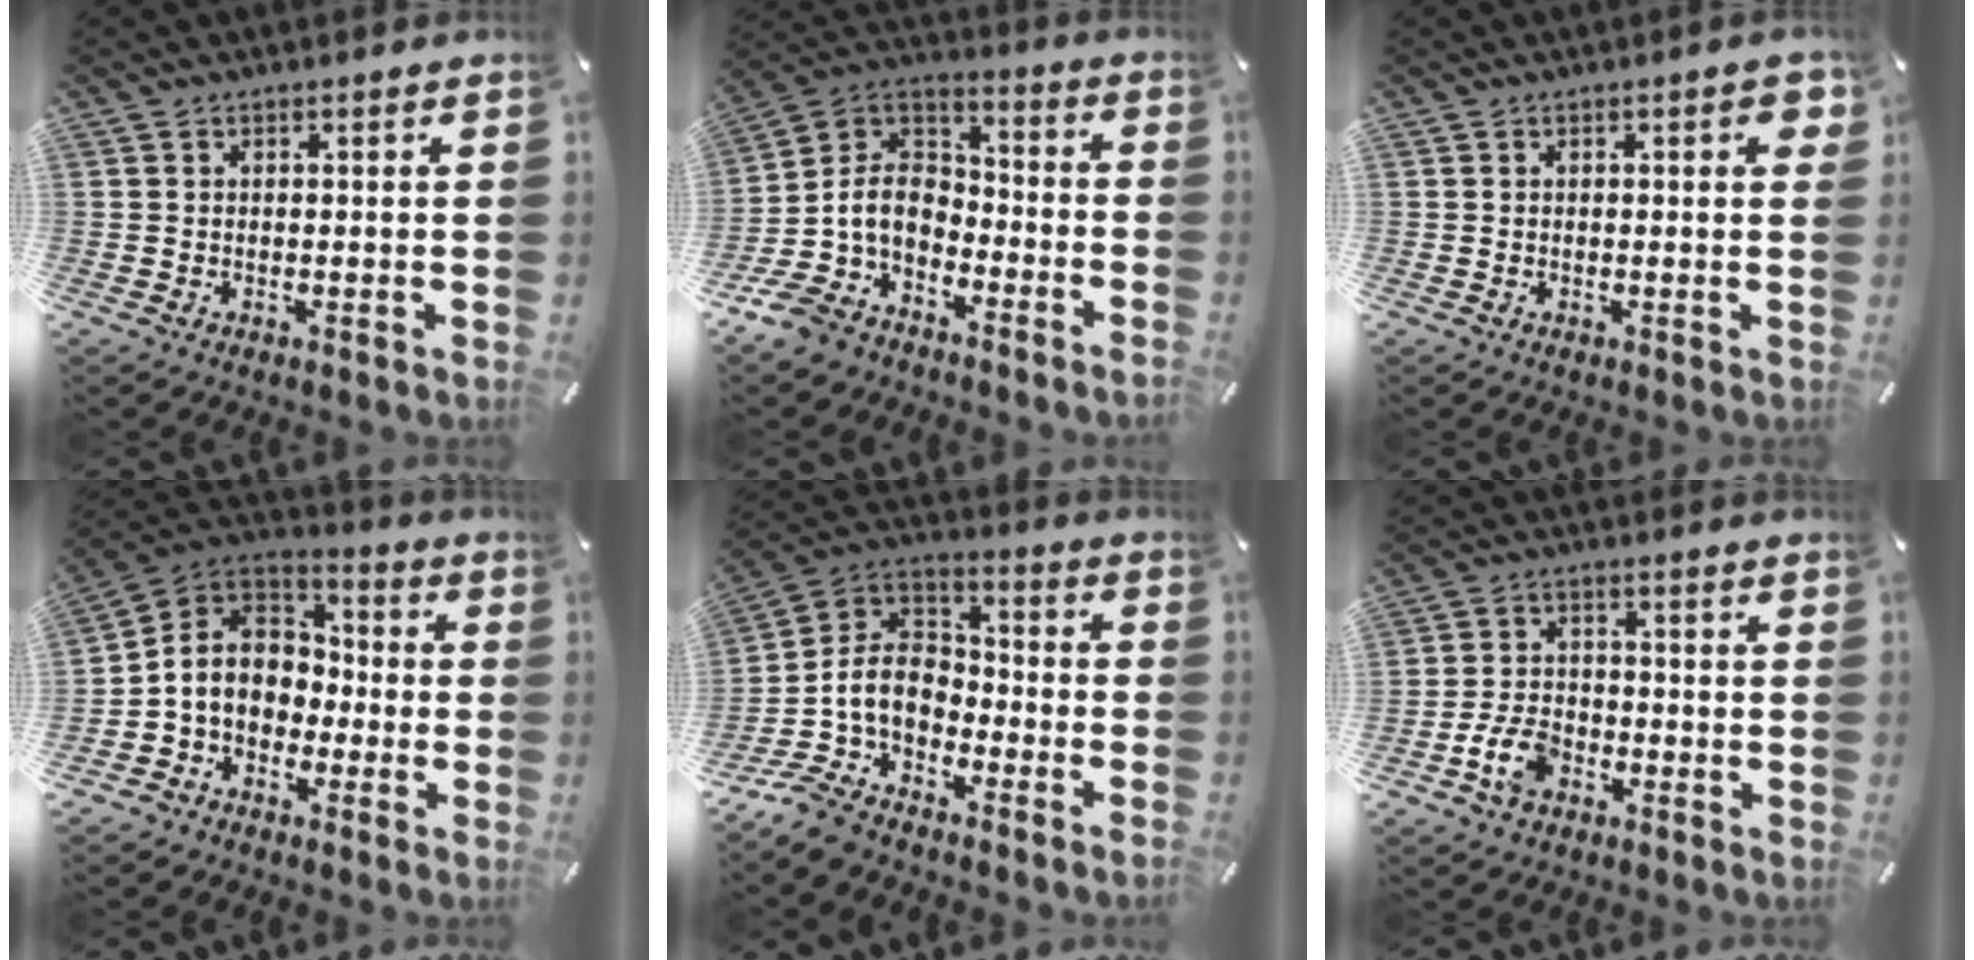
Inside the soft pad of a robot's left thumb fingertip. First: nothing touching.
{"total": 10.3, "force": [-5.2, 6.9, 5.5], "torque": [-0.144, 0.006, -0.105]}
{"total": 2.7, "force": [0.3, 1.0, 2.4], "torque": [-0.031, 0.001, 0.000]}
{"total": 9.0, "force": [-2.4, 8.1, 3.2], "torque": [-0.097, 0.012, -0.044]}
{"total": 10.7, "force": [-6.4, 6.2, 5.9], "torque": [-0.153, 0.008, -0.130]}
{"total": 7.0, "force": [-3.5, 4.8, 3.7], "torque": [-0.082, 0.017, -0.065]}